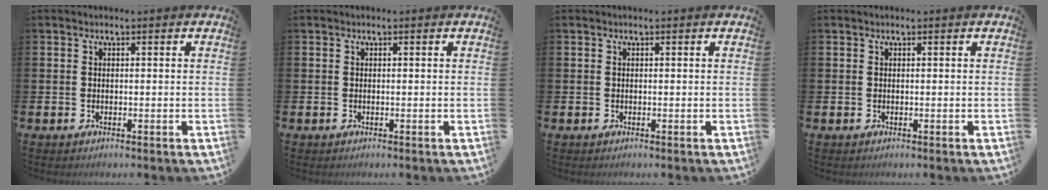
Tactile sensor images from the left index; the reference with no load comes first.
{"total": 0.0}
{"total": 0.0}
{"total": 0.0}